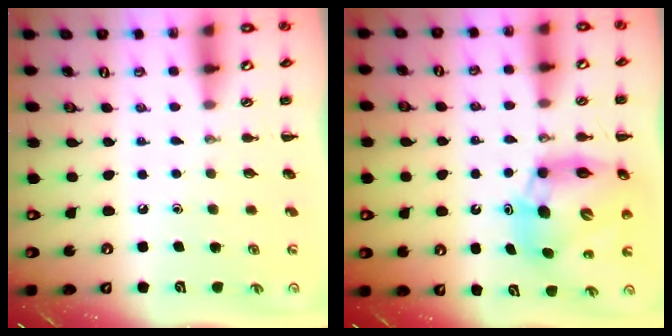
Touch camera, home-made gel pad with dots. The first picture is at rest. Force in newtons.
{"total": 12.9, "press": 12.4, "slide": 3.6}